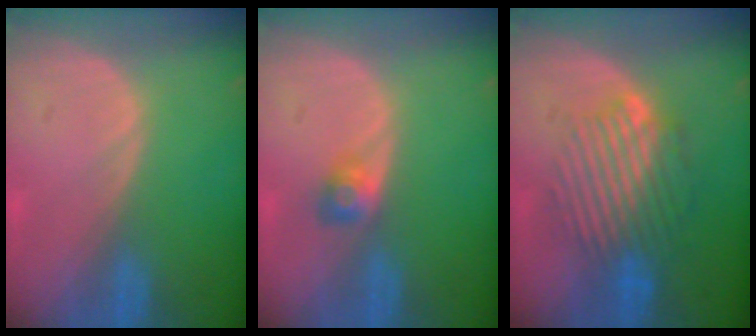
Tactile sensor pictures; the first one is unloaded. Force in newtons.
{"total": 2.4, "press": 2.2, "slide": 1.0}
{"total": 9.2, "press": 8.3, "slide": 3.9}